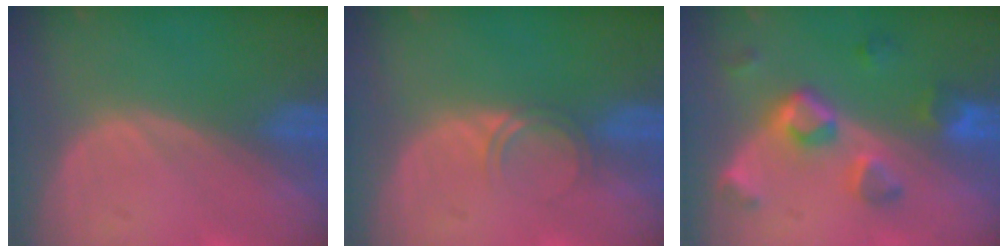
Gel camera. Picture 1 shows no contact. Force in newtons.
{"total": 2.0, "press": 2.0, "slide": 0.2}
{"total": 7.7, "press": 7.0, "slide": 3.2}